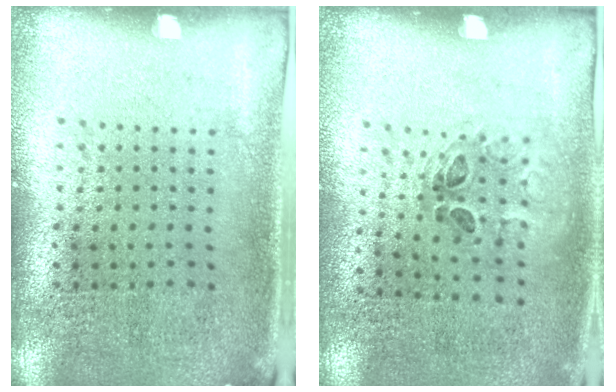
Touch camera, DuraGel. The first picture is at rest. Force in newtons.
{"total": 1.1, "press": 0.6, "slide": 0.9}